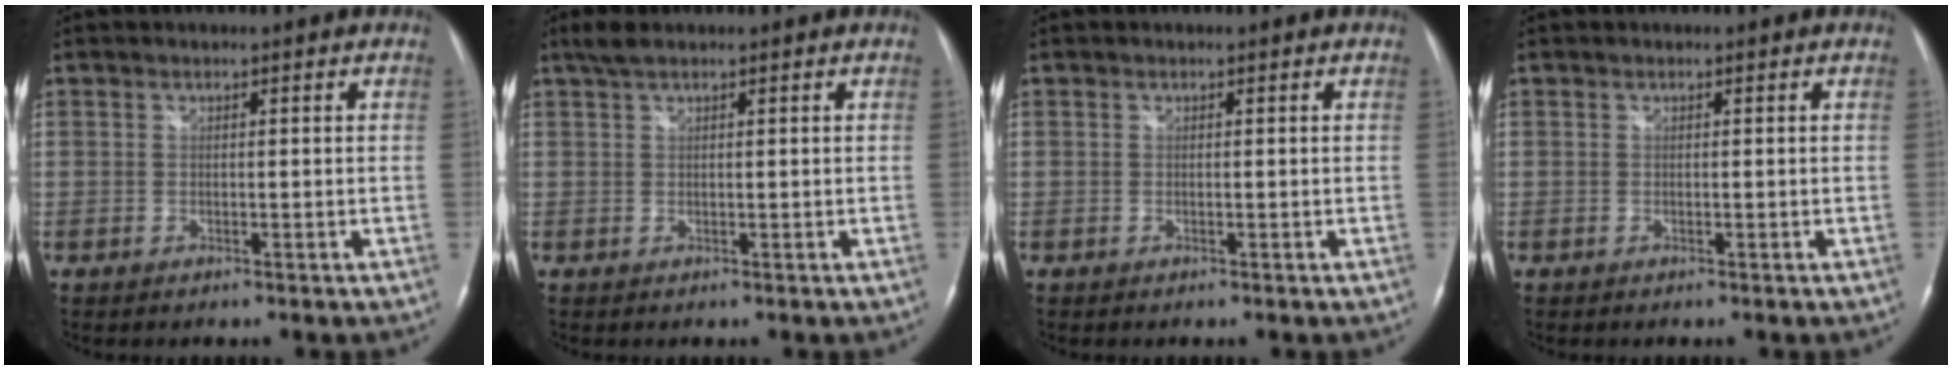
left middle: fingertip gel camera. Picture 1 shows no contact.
{"total": 2.1, "force": [1.6, 0.3, 1.3], "torque": [-0.036, 0.012, 0.035]}
{"total": 0.0}
{"total": 0.0}